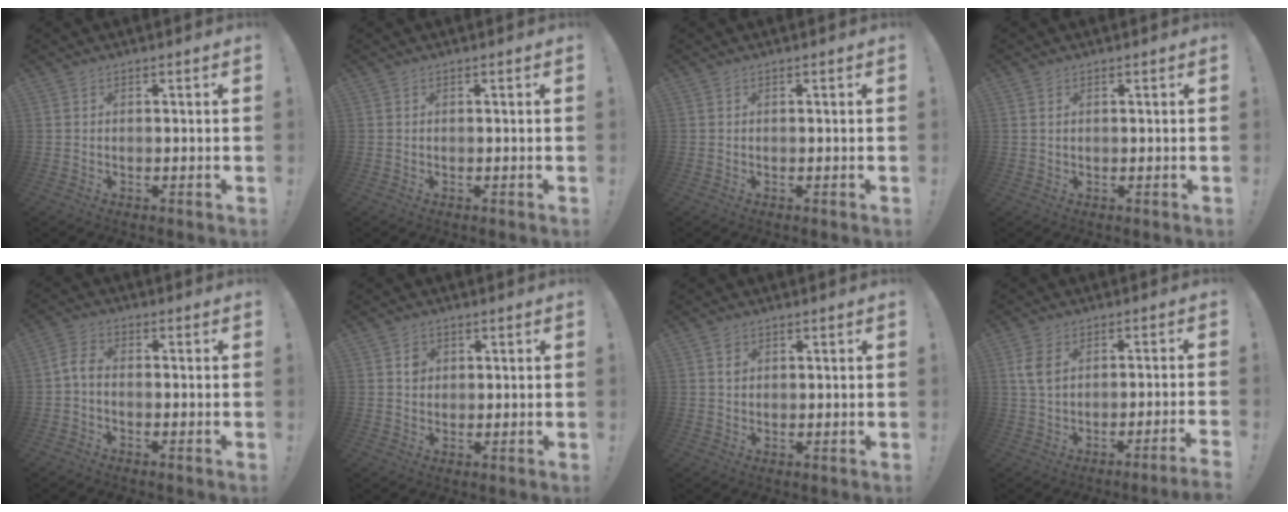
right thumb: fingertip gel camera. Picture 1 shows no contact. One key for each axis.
{"total": 0.0}
{"total": 0.0}
{"total": 1.0, "fx": 0.5, "fy": 0.4, "fz": 0.7, "tx": -0.017, "ty": 0.002, "tz": 0.010}
{"total": 4.5, "fx": -1.1, "fy": 2.6, "fz": 3.5, "tx": -0.074, "ty": 0.009, "tz": -0.021}
{"total": 2.7, "fx": 0.9, "fy": 2.4, "fz": 0.8, "tx": 0.011, "ty": -0.008, "tz": 0.010}
{"total": 1.3, "fx": 0.6, "fy": 1.0, "fz": 0.4, "tx": 0.006, "ty": -0.004, "tz": 0.010}
{"total": 5.4, "fx": -1.2, "fy": 1.3, "fz": 5.1, "tx": -0.094, "ty": 0.002, "tz": -0.020}